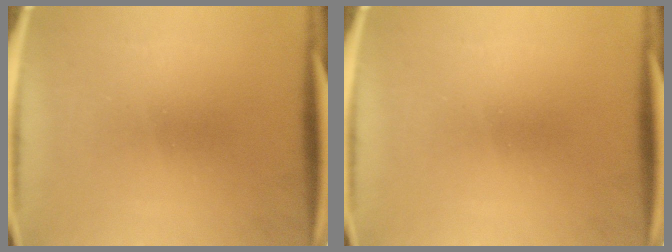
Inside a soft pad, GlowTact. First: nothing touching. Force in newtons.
{"total": 0.0}